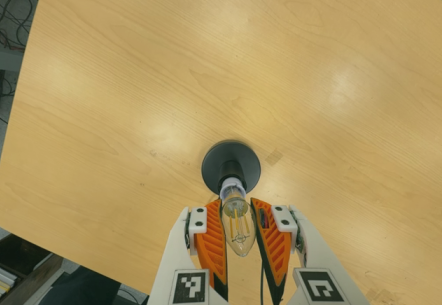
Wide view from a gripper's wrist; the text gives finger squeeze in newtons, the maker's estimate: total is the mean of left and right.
{"total": 20.4, "left": 22.0, "right": 18.7}